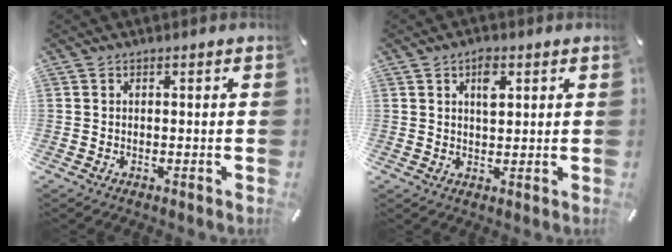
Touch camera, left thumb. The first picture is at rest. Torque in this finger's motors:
{"motor_torque": [0.72, 0.62, 0.27, -0.55, 0.15]}